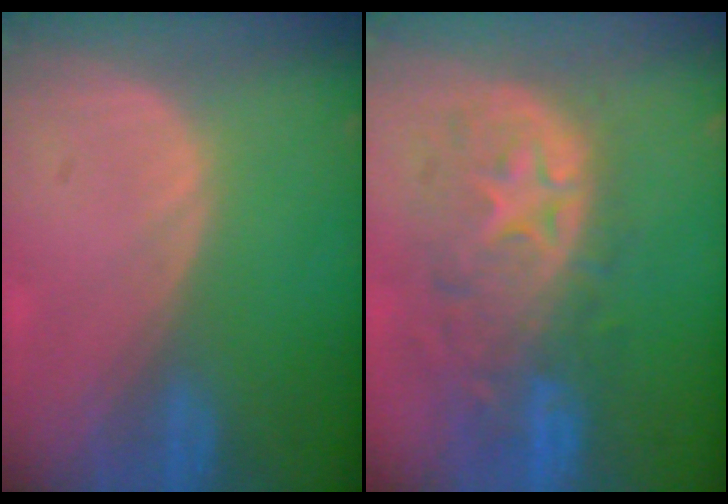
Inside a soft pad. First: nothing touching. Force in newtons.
{"total": 11.1, "press": 9.9, "slide": 5.1}